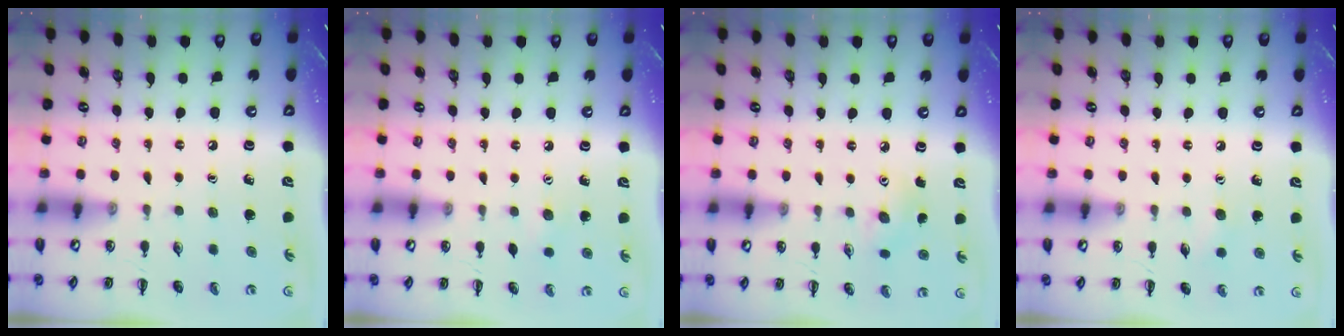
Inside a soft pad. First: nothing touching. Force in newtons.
{"total": 2.5, "press": 2.4, "slide": 0.6}
{"total": 4.6, "press": 4.4, "slide": 1.2}
{"total": 4.1, "press": 4.0, "slide": 0.9}